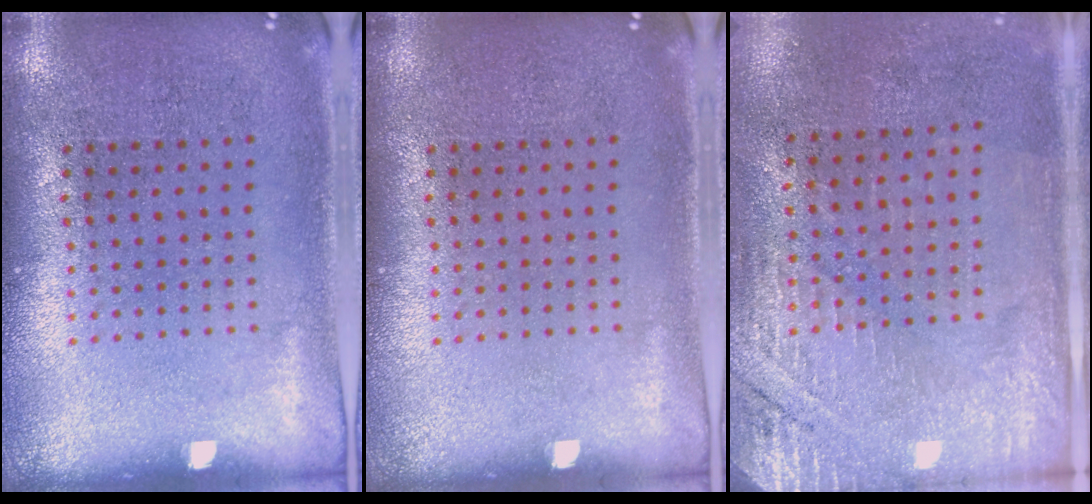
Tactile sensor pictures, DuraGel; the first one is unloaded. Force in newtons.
{"total": 0.0}
{"total": 2.7, "press": 2.5, "slide": 1.1}